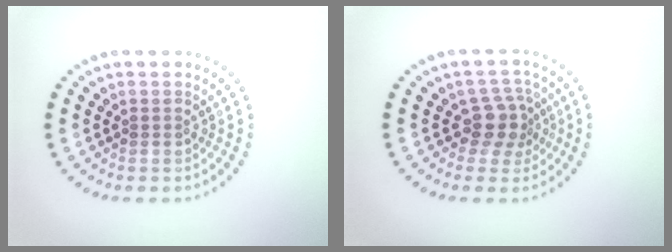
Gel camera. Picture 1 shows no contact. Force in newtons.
{"total": 2.9, "press": 2.3, "slide": 1.7}